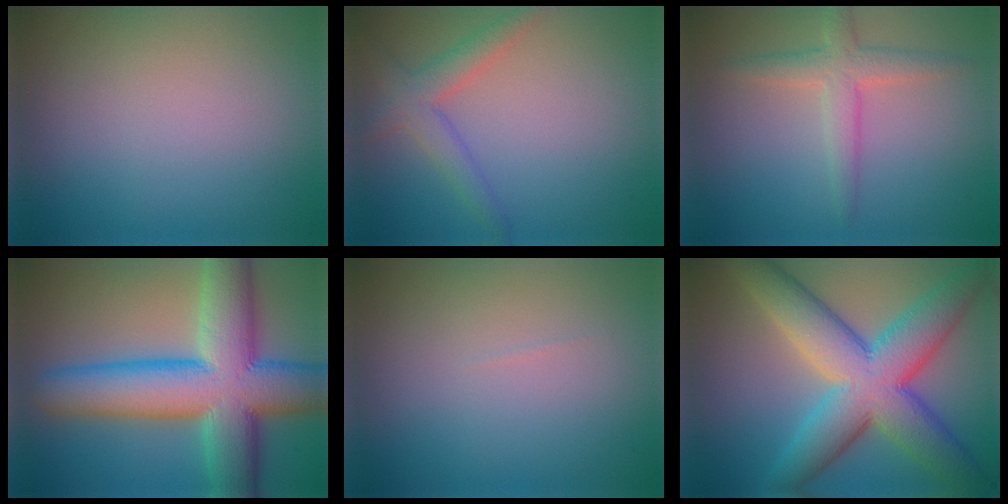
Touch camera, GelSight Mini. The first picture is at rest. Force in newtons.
{"total": 3.0, "press": 3.0, "slide": 0.1}
{"total": 3.0, "press": 3.0, "slide": 0.1}
{"total": 13.2, "press": 13.2, "slide": 0.5}
{"total": 0.0}
{"total": 11.1, "press": 11.1, "slide": 0.3}